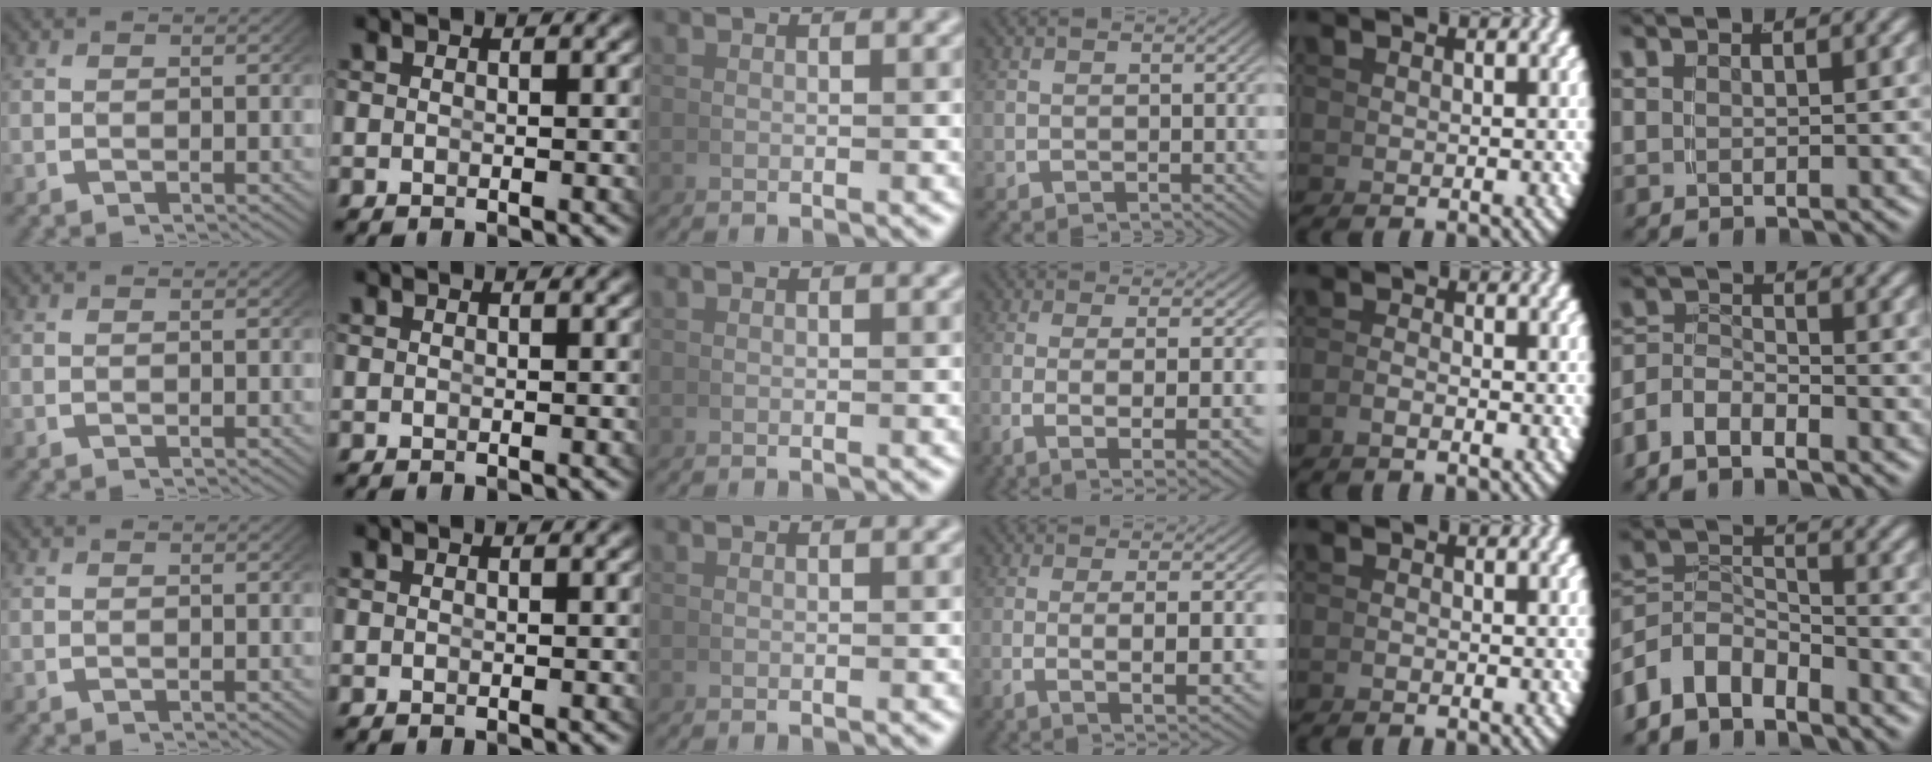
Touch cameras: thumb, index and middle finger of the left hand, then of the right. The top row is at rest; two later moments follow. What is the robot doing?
{"motion": "lift_and_place", "object": "hoodie"}